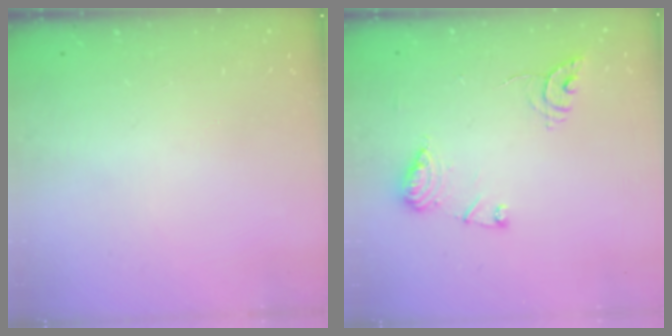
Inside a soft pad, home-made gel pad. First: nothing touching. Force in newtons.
{"total": 10.8, "press": 10.8, "slide": 0.5}